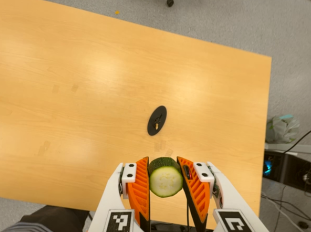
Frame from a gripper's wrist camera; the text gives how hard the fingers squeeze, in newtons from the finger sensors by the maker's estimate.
{"total": 10.8, "left": 9.7, "right": 11.8}